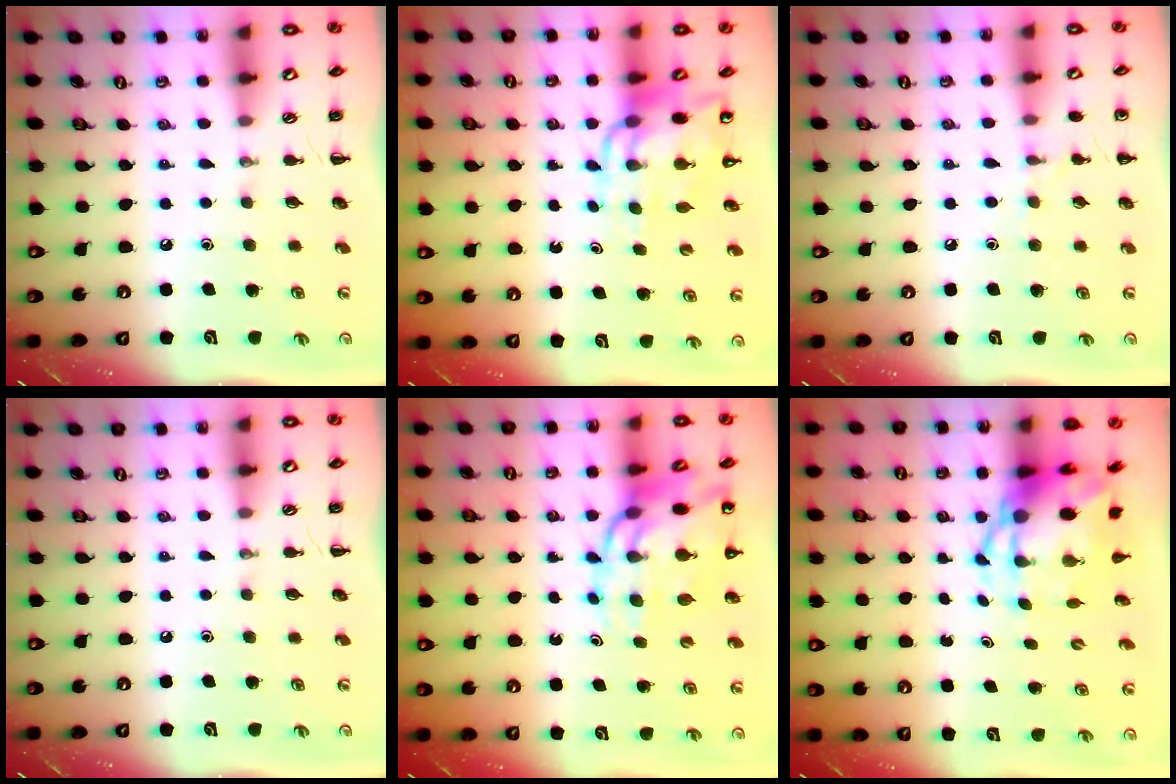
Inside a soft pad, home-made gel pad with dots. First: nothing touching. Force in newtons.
{"total": 12.0, "press": 11.4, "slide": 3.8}
{"total": 6.5, "press": 6.1, "slide": 2.1}
{"total": 0.0}
{"total": 14.6, "press": 14.0, "slide": 4.2}
{"total": 7.1, "press": 6.8, "slide": 1.9}